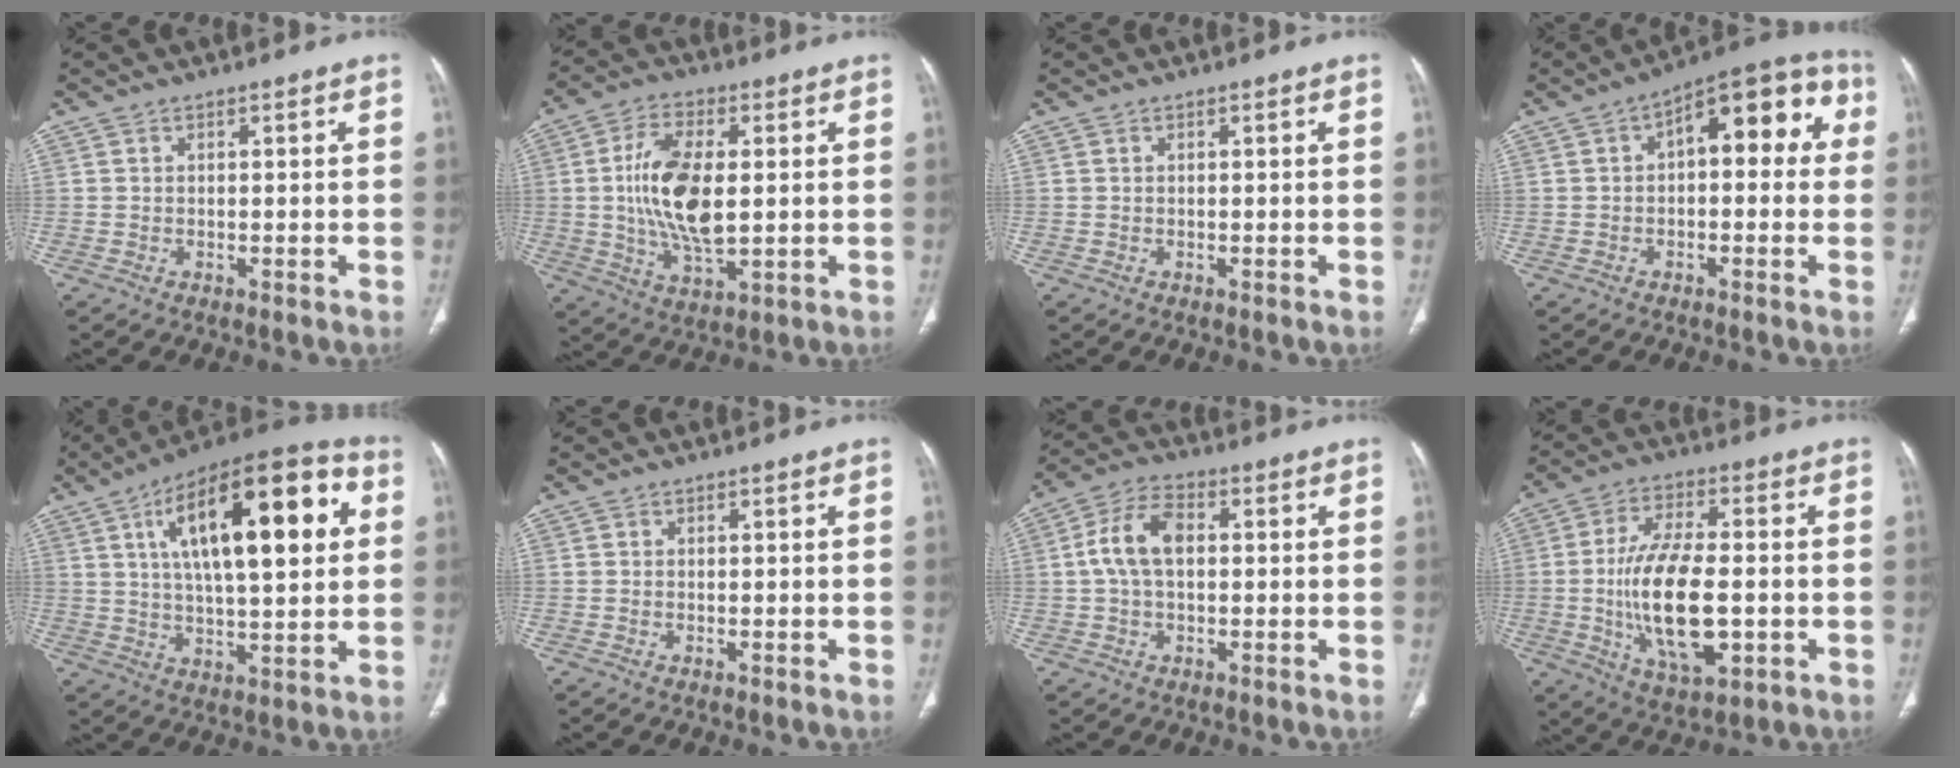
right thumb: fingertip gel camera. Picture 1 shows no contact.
{"total": 14.2, "force": [0.8, 6.7, 12.4], "torque": [-0.238, -0.008, 0.018]}
{"total": 0.0}
{"total": 14.5, "force": [2.6, 7.1, 12.3], "torque": [-0.119, 0.045, 0.025]}
{"total": 24.7, "force": [6.8, 9.3, 21.9], "torque": [-0.325, 0.015, 0.097]}
{"total": 0.0}
{"total": 8.5, "force": [0.7, 5.1, 6.8], "torque": [-0.137, 0.024, 0.008]}
{"total": 17.1, "force": [-2.3, 7.6, 15.1], "torque": [-0.273, 0.000, -0.035]}